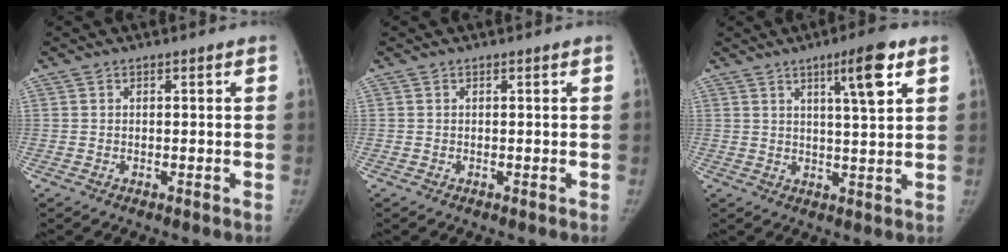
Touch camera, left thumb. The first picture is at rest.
{"total": 0.0}
{"total": 8.2, "force": [4.1, 1.0, 7.1], "torque": [-0.106, -0.018, 0.063]}